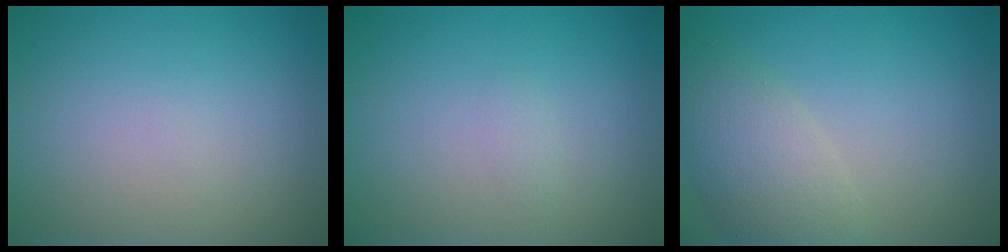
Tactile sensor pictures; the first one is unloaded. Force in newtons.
{"total": 0.6, "press": 0.6, "slide": 0.0}
{"total": 4.8, "press": 4.8, "slide": 0.5}